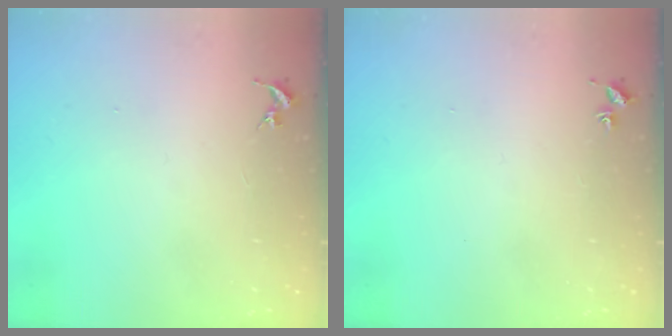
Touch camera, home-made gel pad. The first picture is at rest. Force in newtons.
{"total": 1.5, "press": 1.5, "slide": 0.2}